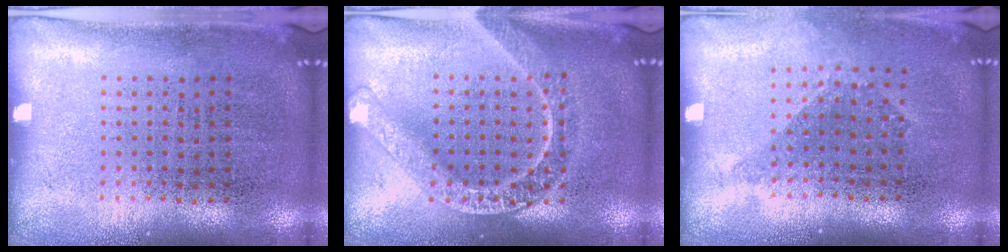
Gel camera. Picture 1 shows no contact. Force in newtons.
{"total": 3.2, "press": 3.1, "slide": 0.4}
{"total": 1.1, "press": 0.9, "slide": 0.7}